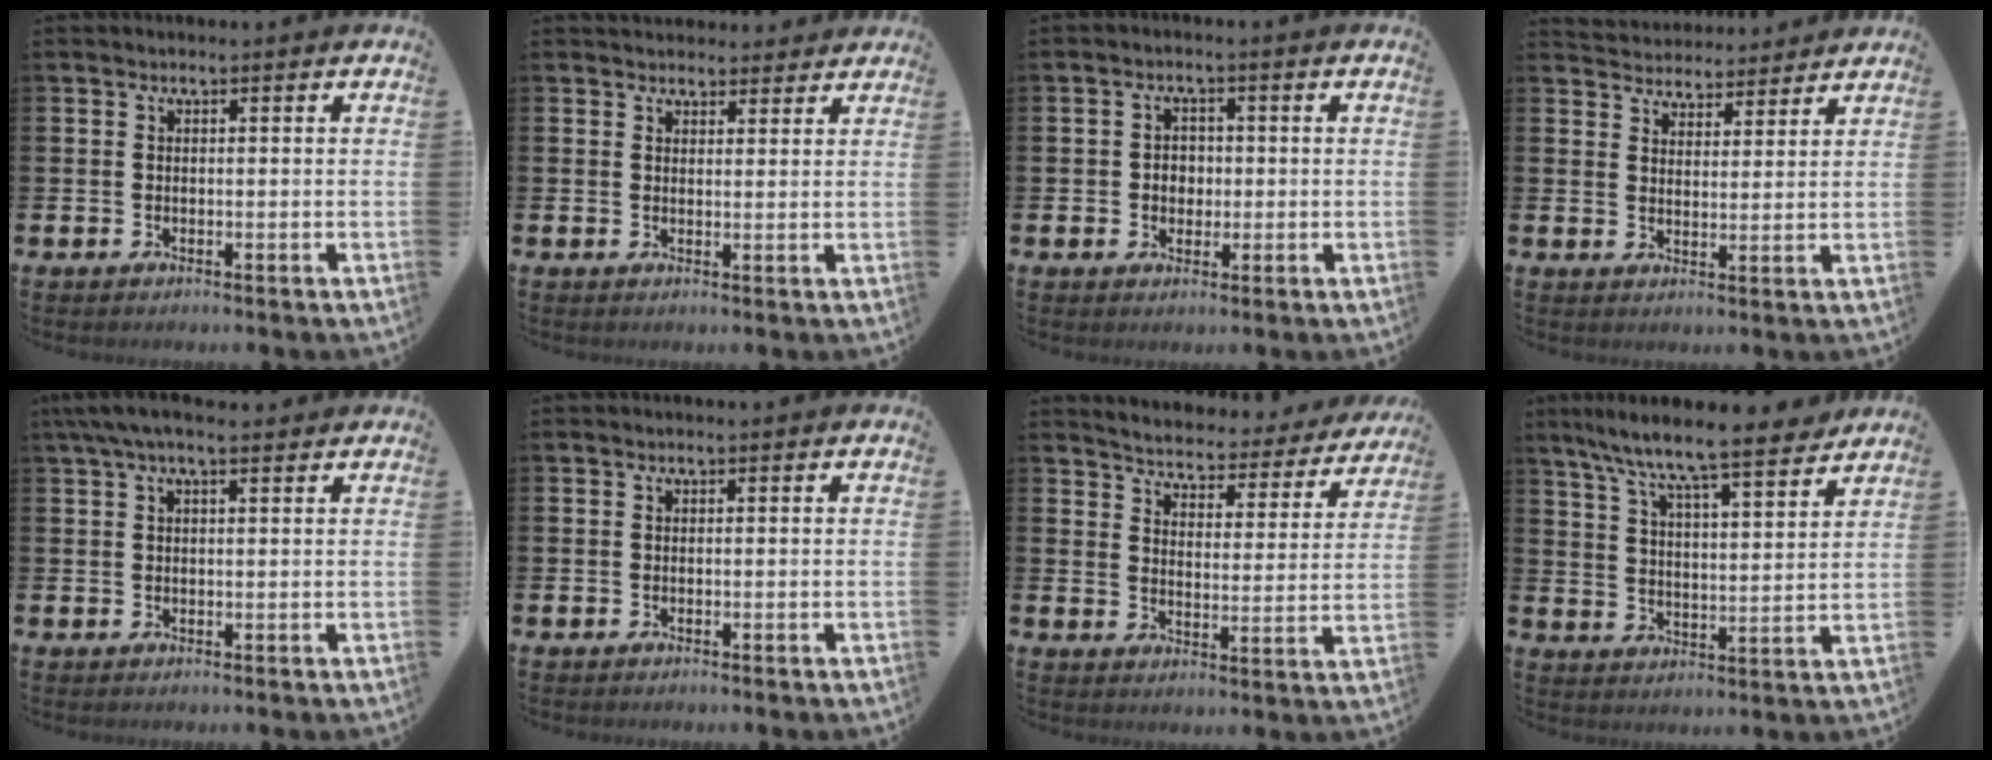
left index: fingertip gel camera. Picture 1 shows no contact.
{"total": 3.2, "force": [3.0, 1.1, -0.1], "torque": [0.008, -0.013, 0.053]}
{"total": 2.6, "force": [-0.1, 2.3, 1.2], "torque": [-0.013, 0.003, -0.009]}
{"total": 4.3, "force": [4.1, 0.9, -0.3], "torque": [-0.012, -0.024, 0.076]}
{"total": 3.9, "force": [2.6, 1.0, 2.7], "torque": [-0.050, -0.001, 0.044]}
{"total": 0.0}
{"total": 4.4, "force": [4.3, 0.6, 0.4], "torque": [-0.036, -0.039, 0.069]}
{"total": 9.1, "force": [8.5, 0.4, 3.2], "torque": [-0.091, -0.063, 0.145]}